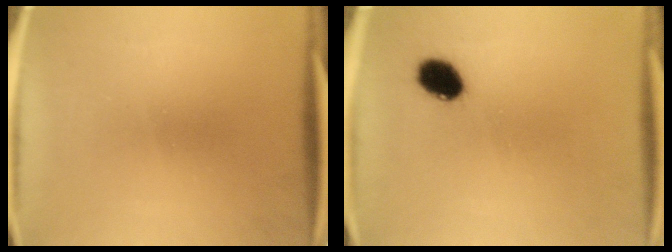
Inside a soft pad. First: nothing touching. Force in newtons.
{"total": 6.2}